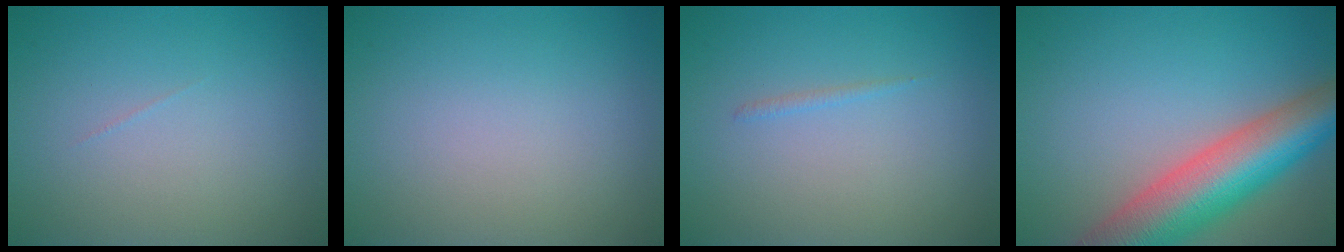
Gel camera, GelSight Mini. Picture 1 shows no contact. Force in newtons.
{"total": 0.0}
{"total": 0.5, "press": 0.5, "slide": 0.1}
{"total": 10.4, "press": 10.4, "slide": 0.7}